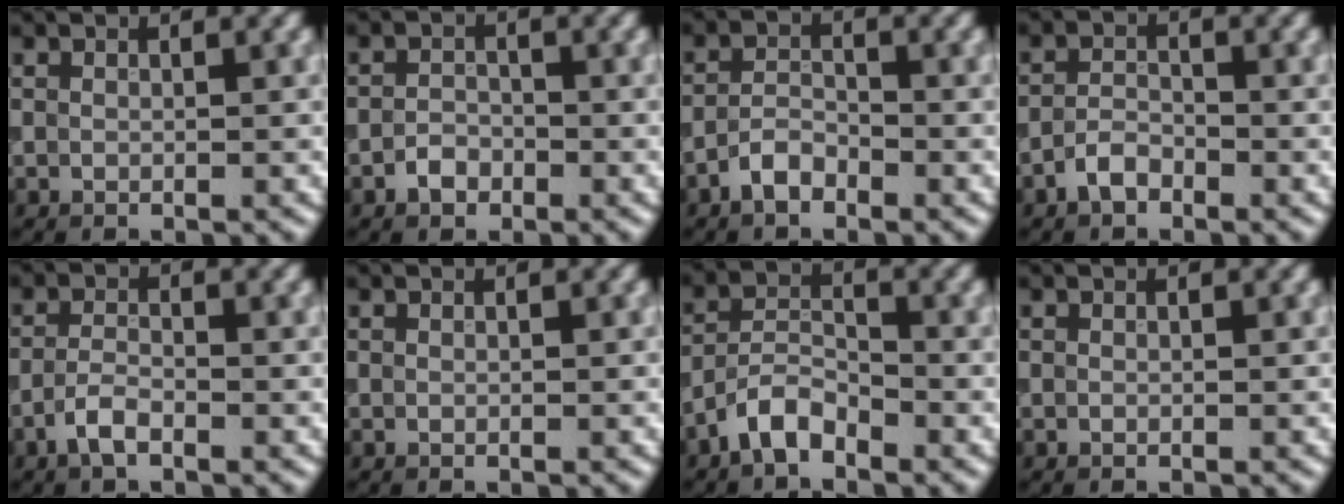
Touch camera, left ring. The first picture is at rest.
{"total": 1.7, "force": [-1.0, 1.2, 0.7], "torque": [-0.009, 0.004, -0.022]}
{"total": 2.4, "force": [-1.6, 1.1, 1.4], "torque": [-0.025, 0.007, -0.036]}
{"total": 2.0, "force": [-1.4, 1.0, 1.1], "torque": [-0.019, 0.006, -0.031]}
{"total": 2.2, "force": [-1.3, 0.8, 1.5], "torque": [-0.032, 0.004, -0.032]}
{"total": 0.0}
{"total": 3.5, "force": [-2.4, 1.5, 2.0], "torque": [-0.036, 0.011, -0.055]}
{"total": 0.0}